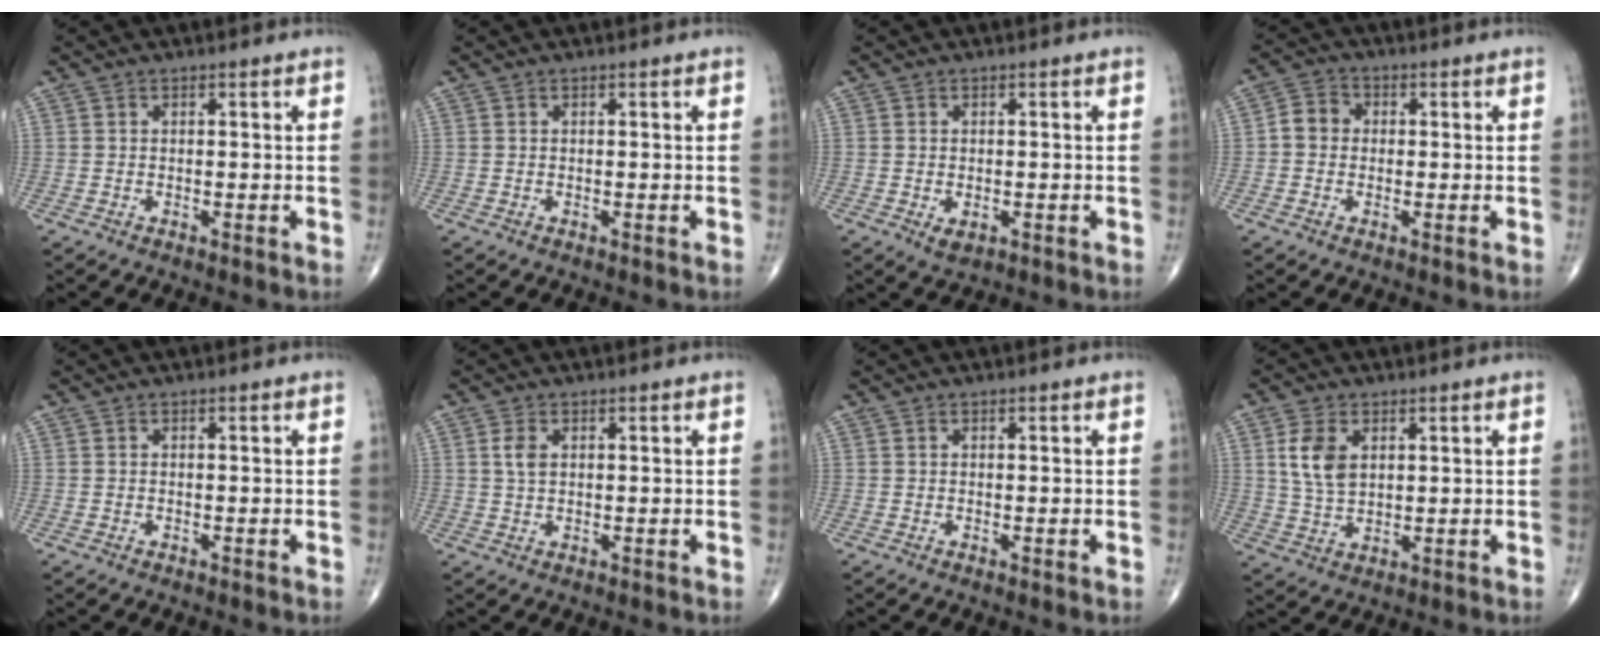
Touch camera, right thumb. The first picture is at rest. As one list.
[{"total": 0.0}, {"total": 2.4, "force": [-0.7, 1.5, 1.7], "torque": [-0.023, 0.000, -0.005]}, {"total": 4.5, "force": [-0.1, 3.9, 2.2], "torque": [-0.027, 0.013, -0.012]}, {"total": 0.0}, {"total": 2.6, "force": [0.7, 1.6, 2.0], "torque": [-0.039, 0.001, 0.015]}, {"total": 0.0}, {"total": 7.1, "force": [2.2, 4.5, 5.1], "torque": [-0.092, -0.007, 0.047]}]